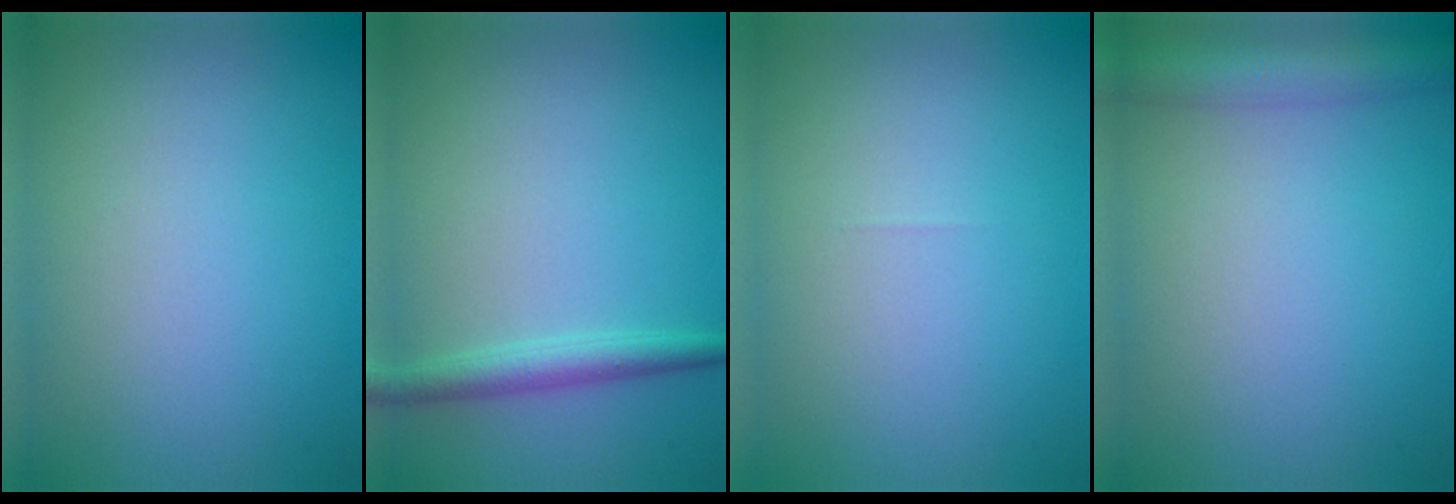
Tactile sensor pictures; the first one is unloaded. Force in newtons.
{"total": 2.3, "press": 2.3, "slide": 0.1}
{"total": 0.0}
{"total": 4.0, "press": 3.9, "slide": 0.2}